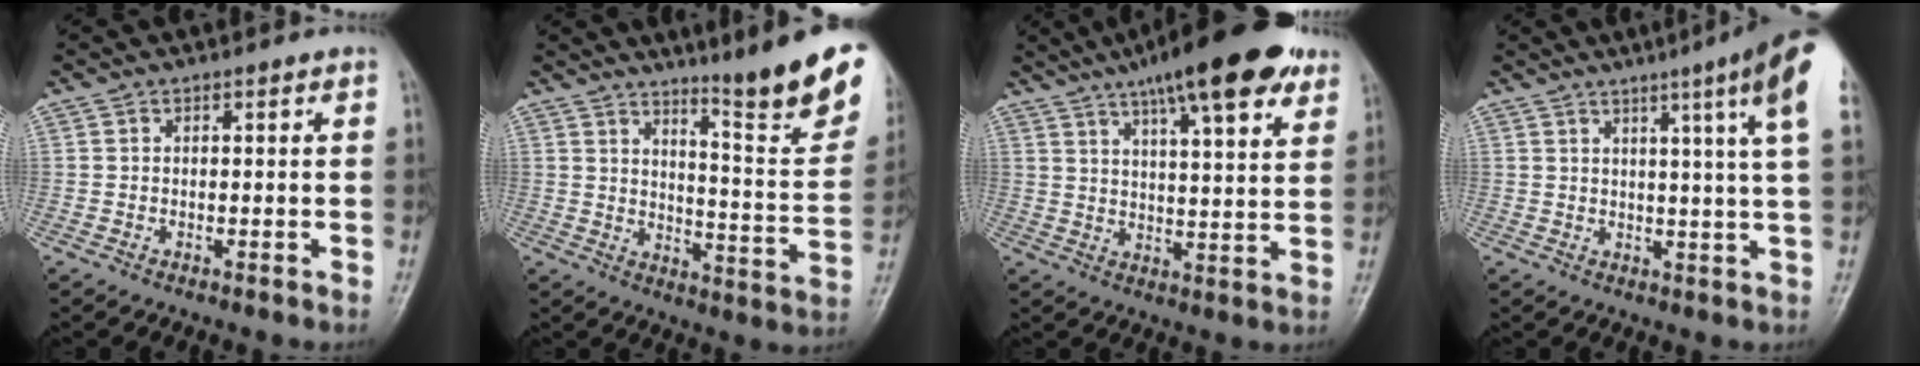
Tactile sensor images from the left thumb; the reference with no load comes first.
{"total": 17.3, "force": [12.4, 1.7, 11.9], "torque": [-0.131, -0.095, 0.176]}
{"total": 19.2, "force": [12.0, 5.1, 14.1], "torque": [-0.194, -0.022, 0.175]}
{"total": 12.7, "force": [6.3, -0.3, 11.1], "torque": [-0.149, -0.019, 0.067]}